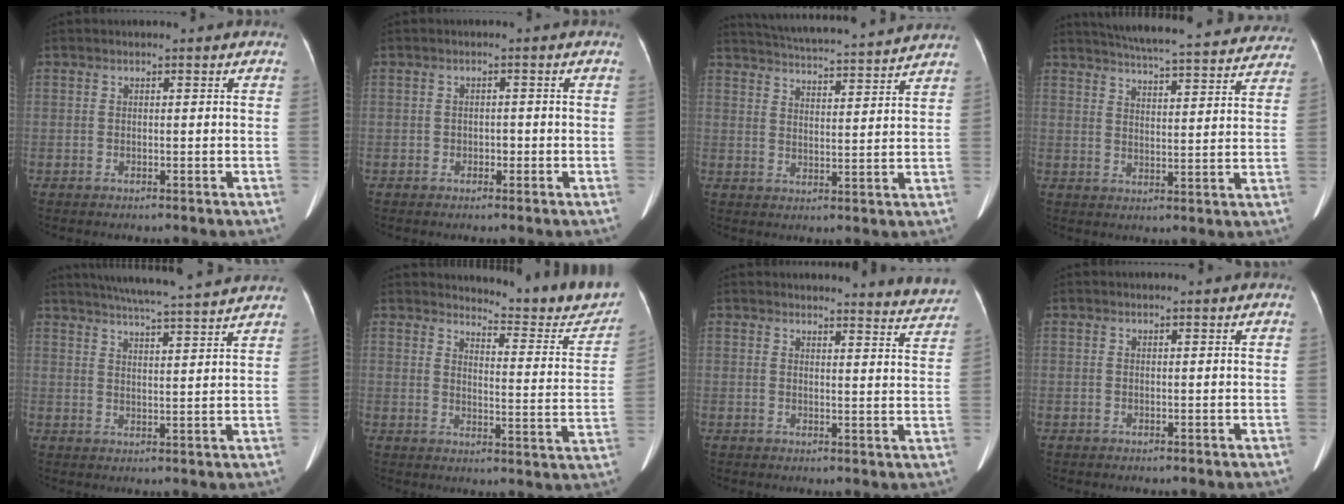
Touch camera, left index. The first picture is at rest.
{"total": 1.0, "force": [-0.4, 0.8, 0.6], "torque": [-0.007, 0.003, -0.006]}
{"total": 17.9, "force": [16.8, 0.7, 6.2], "torque": [-0.109, 0.018, 0.235]}
{"total": 27.3, "force": [25.1, 4.5, 9.9], "torque": [-0.164, -0.023, 0.309]}
{"total": 16.4, "force": [14.8, -0.2, 7.0], "torque": [-0.122, 0.012, 0.200]}
{"total": 14.2, "force": [13.8, 0.4, 2.9], "torque": [-0.032, -0.087, 0.154]}
{"total": 7.6, "force": [7.6, 0.3, 0.5], "torque": [0.004, -0.041, 0.068]}
{"total": 1.0, "force": [1.0, 0.0, 0.4], "torque": [-0.007, 0.013, 0.014]}